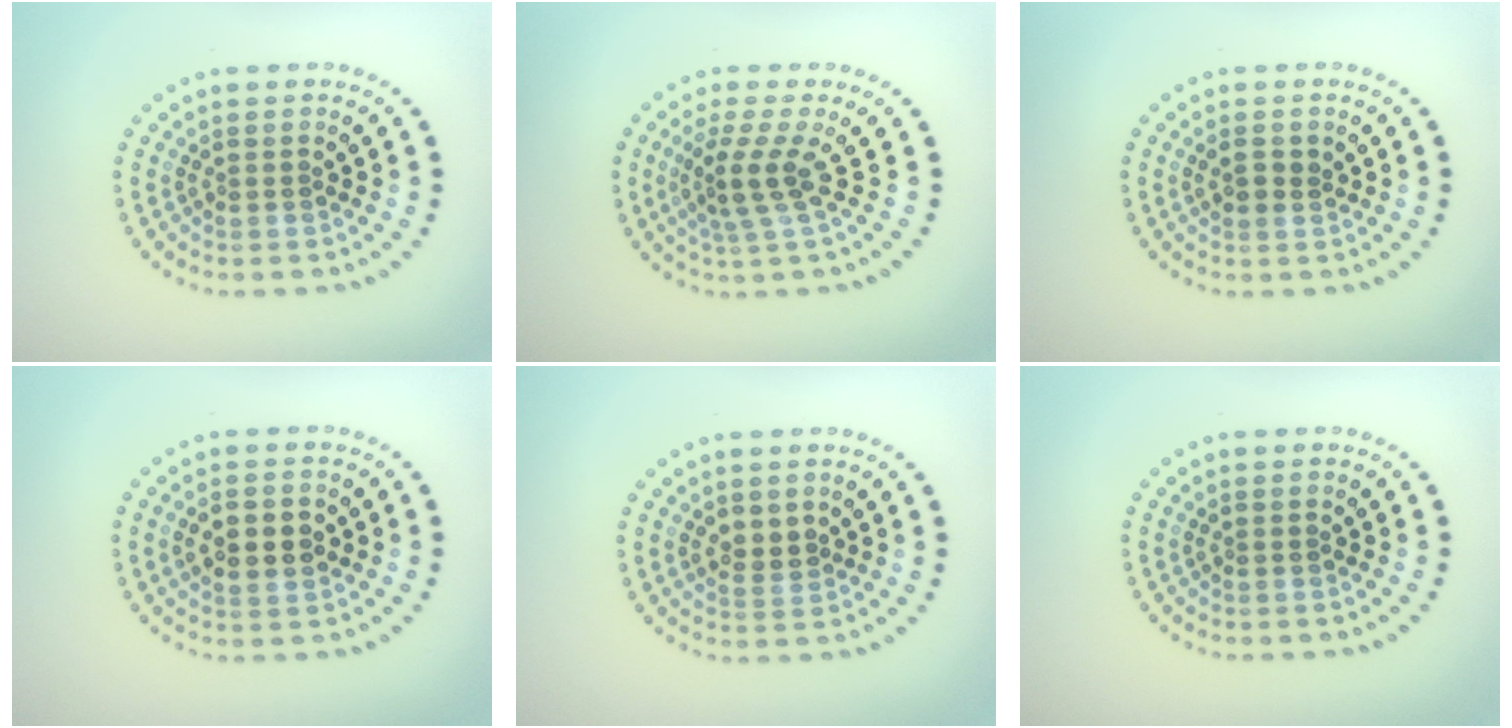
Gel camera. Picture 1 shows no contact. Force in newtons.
{"total": 3.0, "press": 2.0, "slide": 2.2}
{"total": 1.5, "press": 1.4, "slide": 0.3}
{"total": 3.5, "press": 3.5, "slide": 0.2}
{"total": 1.6, "press": 1.5, "slide": 0.5}
{"total": 0.0}